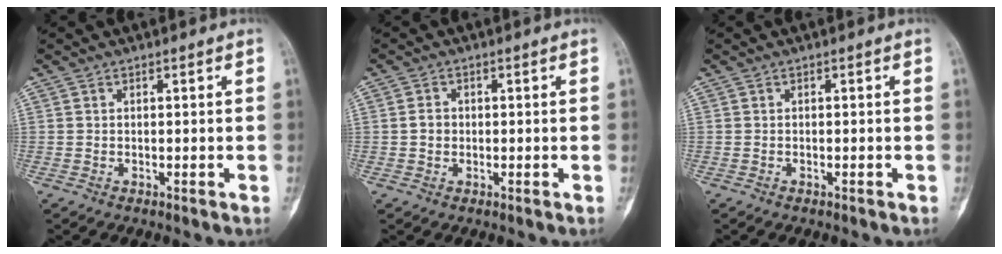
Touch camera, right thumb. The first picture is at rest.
{"total": 1.9, "force": [-0.2, 1.7, 0.9], "torque": [-0.009, 0.007, -0.005]}
{"total": 0.0}